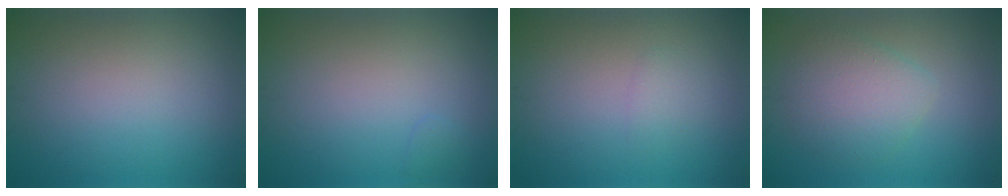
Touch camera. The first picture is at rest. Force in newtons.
{"total": 0.6, "press": 0.6, "slide": 0.0}
{"total": 1.0, "press": 1.0, "slide": 0.1}
{"total": 3.9, "press": 3.9, "slide": 0.3}